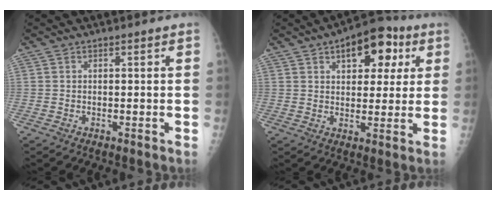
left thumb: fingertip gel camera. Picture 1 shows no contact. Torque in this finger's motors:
{"motor_torque": [0.15, 0.31, 0.27, 0.18, 0.14]}